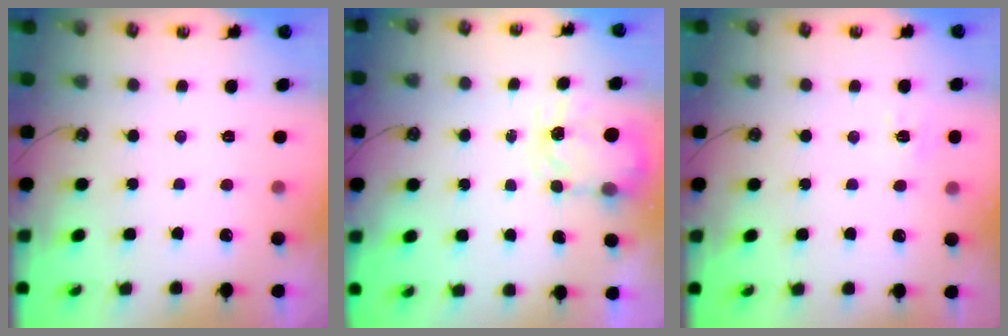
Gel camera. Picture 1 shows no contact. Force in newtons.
{"total": 3.5, "press": 3.5, "slide": 0.6}
{"total": 7.4, "press": 7.4, "slide": 0.5}